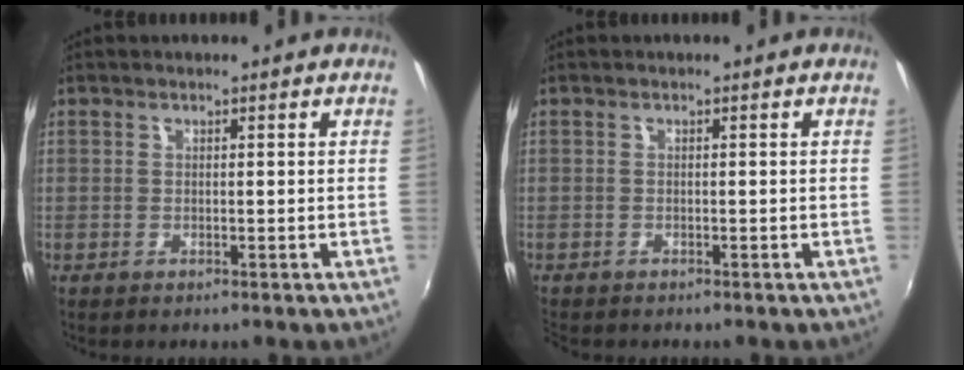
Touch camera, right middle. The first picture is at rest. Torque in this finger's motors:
{"motor_torque": [0.27, -0.30, 0.09, 0.05]}